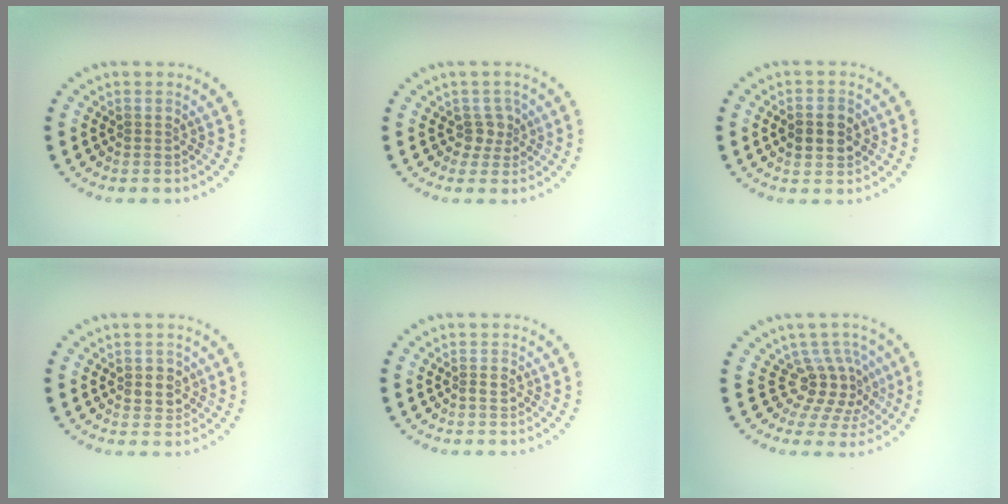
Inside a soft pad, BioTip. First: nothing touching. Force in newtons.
{"total": 1.9, "press": 1.4, "slide": 1.3}
{"total": 2.9, "press": 2.9, "slide": 0.1}
{"total": 2.1, "press": 2.0, "slide": 0.6}
{"total": 0.6, "press": 0.6, "slide": 0.1}
{"total": 4.1, "press": 2.7, "slide": 3.1}